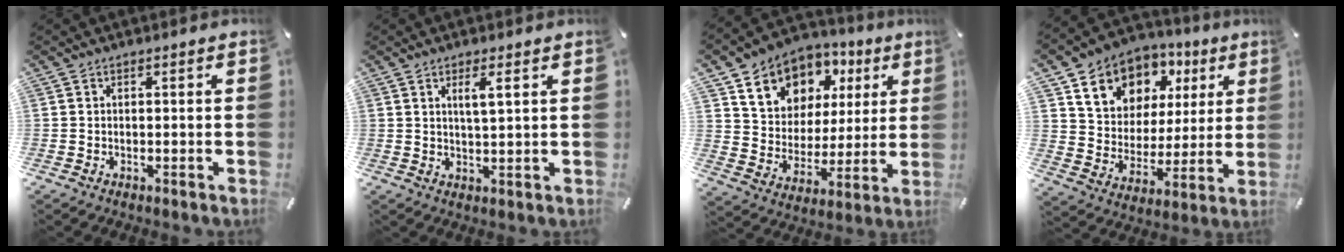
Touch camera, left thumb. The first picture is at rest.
{"total": 3.8, "force": [1.9, 0.3, 3.3], "torque": [-0.061, -0.004, 0.028]}
{"total": 11.4, "force": [6.3, 9.3, 1.7], "torque": [-0.047, -0.047, 0.123]}
{"total": 12.1, "force": [6.9, 9.6, 2.5], "torque": [-0.064, -0.045, 0.134]}